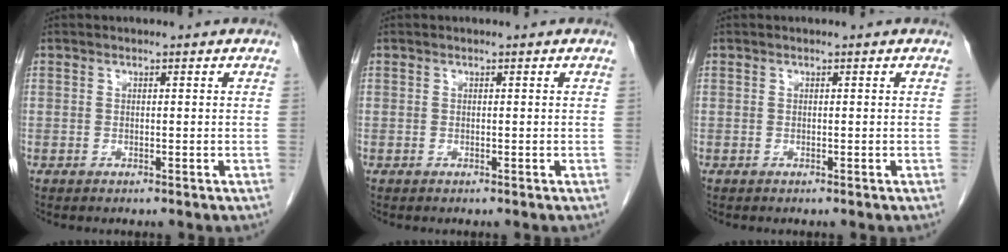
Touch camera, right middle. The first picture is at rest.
{"total": 0.0}
{"total": 0.0}